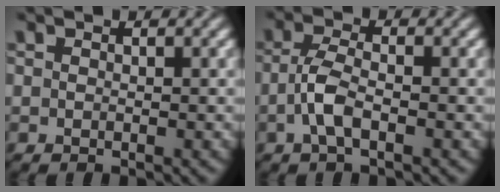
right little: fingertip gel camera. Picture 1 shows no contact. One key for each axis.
{"total": 2.8, "fx": -1.1, "fy": 0.7, "fz": 2.5, "tx": -0.053, "ty": -0.010, "tz": -0.014}